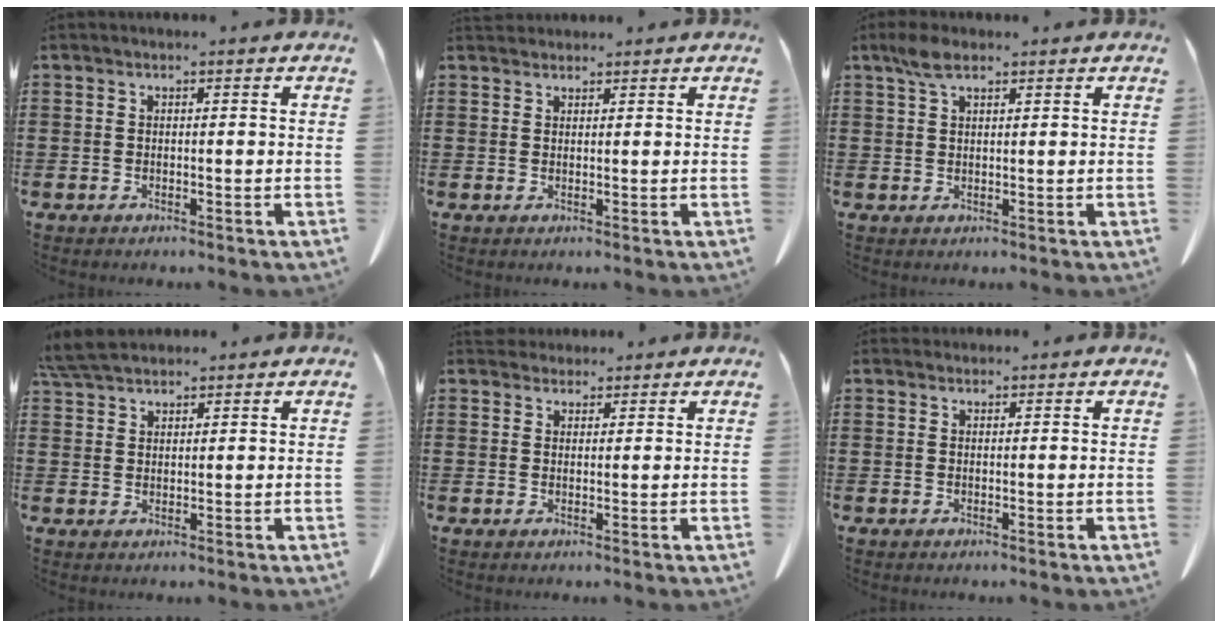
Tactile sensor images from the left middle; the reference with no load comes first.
{"total": 1.6, "force": [1.5, 0.5, 0.1], "torque": [-0.006, -0.001, 0.031]}
{"total": 3.4, "force": [2.1, 1.3, 2.4], "torque": [-0.053, 0.003, 0.039]}
{"total": 4.8, "force": [4.4, 1.0, 1.8], "torque": [-0.047, -0.006, 0.085]}
{"total": 2.5, "force": [2.4, 0.9, 0.1], "torque": [-0.009, -0.002, 0.047]}
{"total": 0.9, "force": [0.8, 0.3, 0.0], "torque": [-0.003, -0.001, 0.018]}